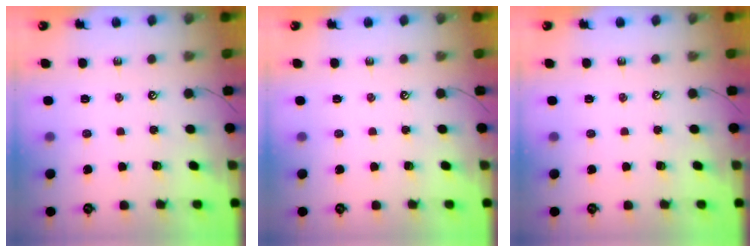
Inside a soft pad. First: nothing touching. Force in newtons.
{"total": 0.0}
{"total": 0.0}